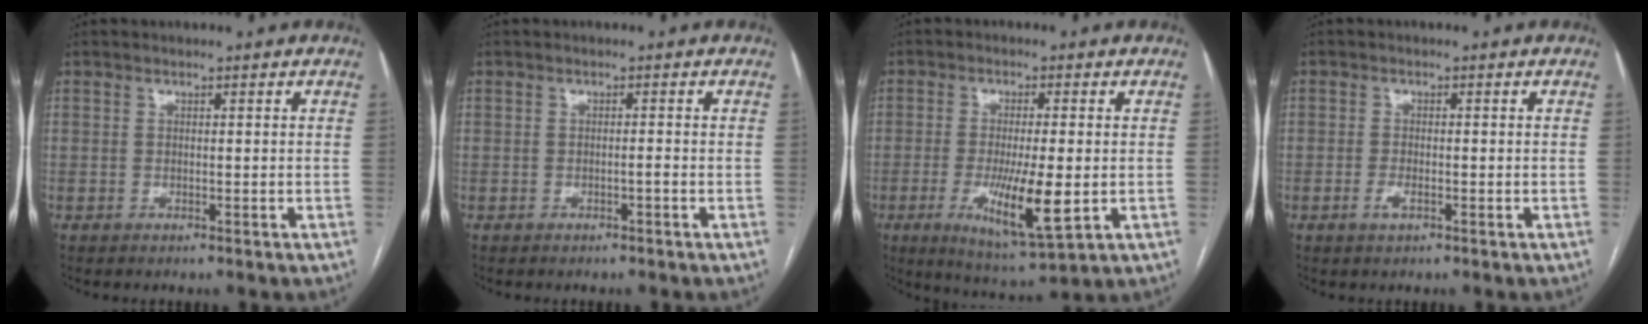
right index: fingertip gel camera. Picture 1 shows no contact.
{"total": 0.6, "force": [-0.4, -0.1, 0.5], "torque": [-0.006, 0.002, -0.007]}
{"total": 10.5, "force": [-2.3, 1.5, 10.2], "torque": [-0.184, -0.029, -0.034]}
{"total": 1.7, "force": [-0.8, 0.5, 1.4], "torque": [-0.028, 0.000, -0.012]}